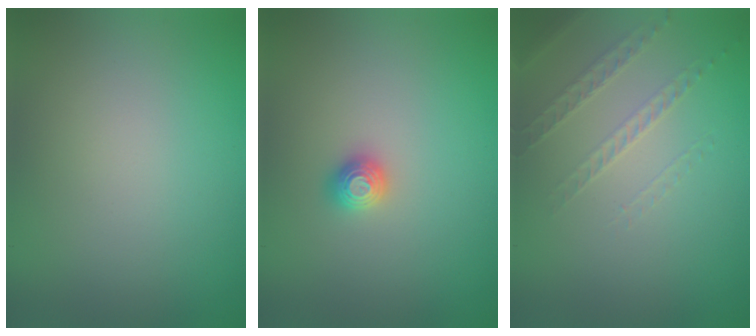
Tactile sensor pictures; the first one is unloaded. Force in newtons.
{"total": 1.2, "press": 1.2, "slide": 0.2}
{"total": 1.3, "press": 0.9, "slide": 0.9}